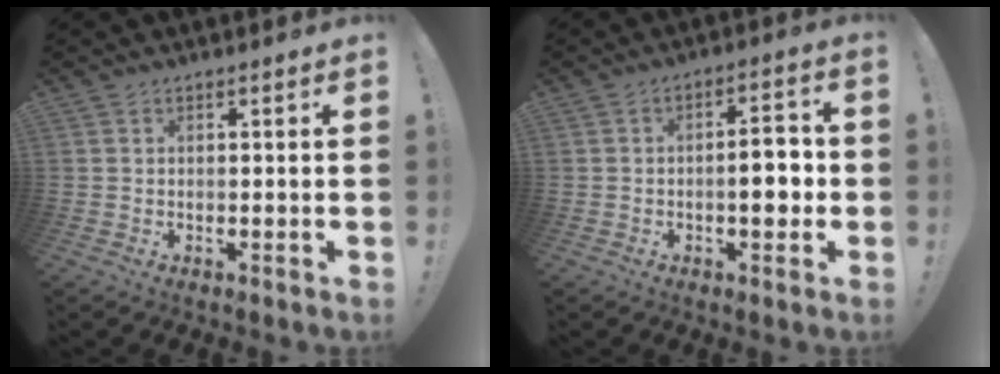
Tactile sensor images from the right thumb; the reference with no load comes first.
{"total": 7.9, "force": [-1.3, 3.2, 7.1], "torque": [-0.094, 0.008, -0.026]}